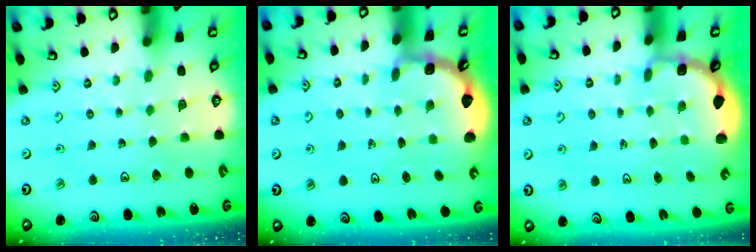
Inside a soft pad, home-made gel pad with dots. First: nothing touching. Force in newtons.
{"total": 2.1, "press": 2.1, "slide": 0.2}
{"total": 2.5, "press": 1.9, "slide": 1.6}